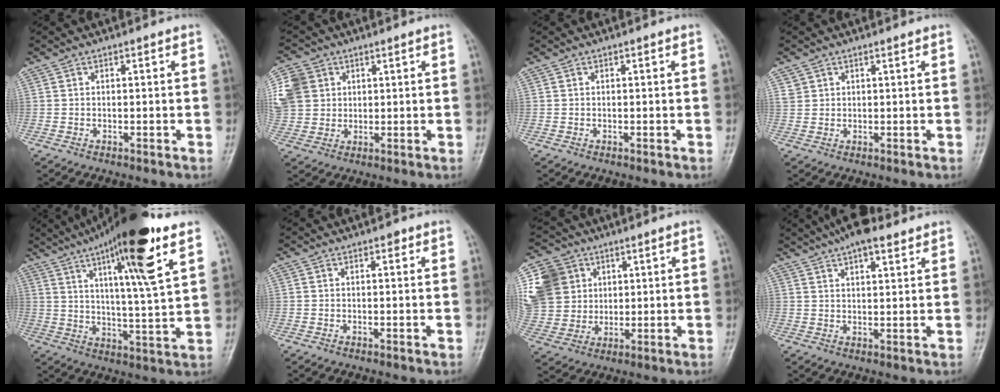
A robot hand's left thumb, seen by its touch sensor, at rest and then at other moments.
{"total": 12.0, "force": [3.5, 10.3, 5.1], "torque": [-0.116, 0.014, 0.069]}
{"total": 0.0}
{"total": 1.6, "force": [0.9, 1.2, 0.2], "torque": [0.010, -0.002, 0.016]}
{"total": 19.1, "force": [10.4, 2.5, 15.8], "torque": [-0.243, -0.033, 0.165]}
{"total": 0.8, "force": [0.4, 0.5, 0.4], "torque": [0.001, 0.002, 0.000]}
{"total": 16.2, "force": [5.2, 13.8, 6.8], "torque": [-0.146, 0.015, 0.109]}
{"total": 8.8, "force": [6.3, 3.0, 5.3], "torque": [-0.068, -0.004, 0.100]}